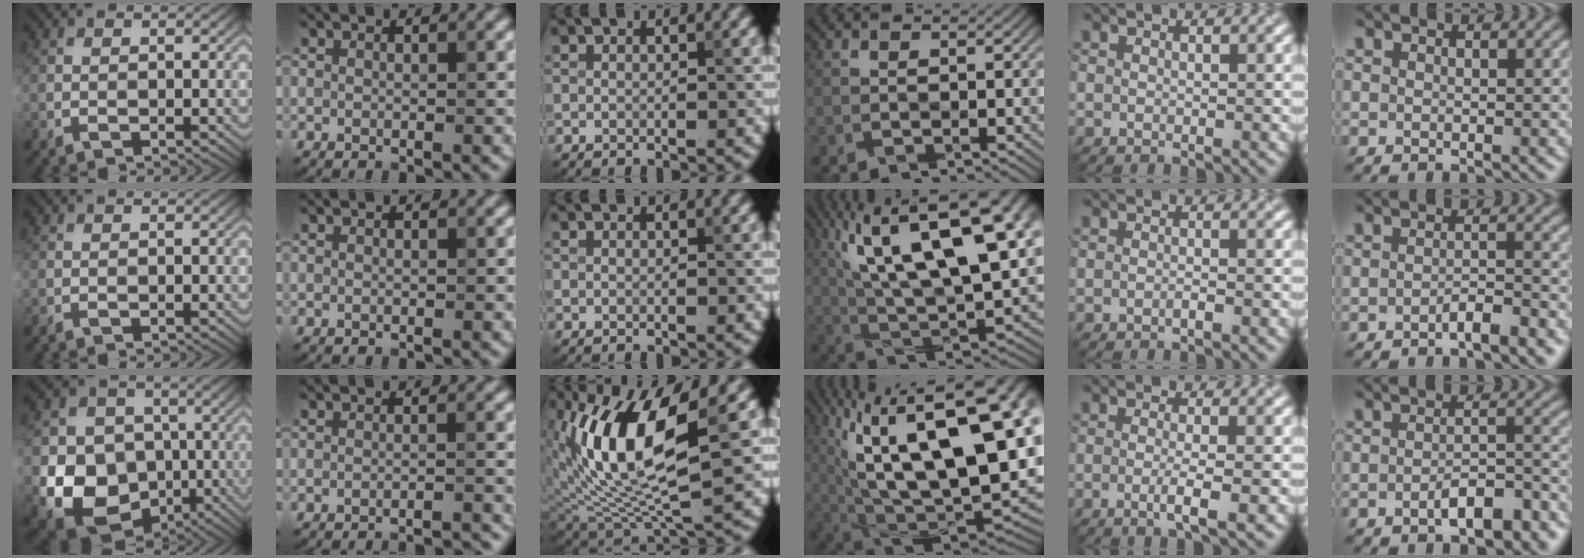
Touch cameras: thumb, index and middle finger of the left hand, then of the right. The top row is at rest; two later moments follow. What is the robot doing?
{"motion": "wrap", "object": "bandage"}